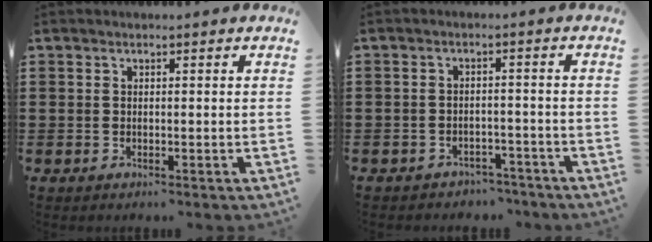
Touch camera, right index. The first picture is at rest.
{"total": 2.6, "force": [-2.5, 0.8, 0.1], "torque": [-0.007, 0.002, -0.052]}